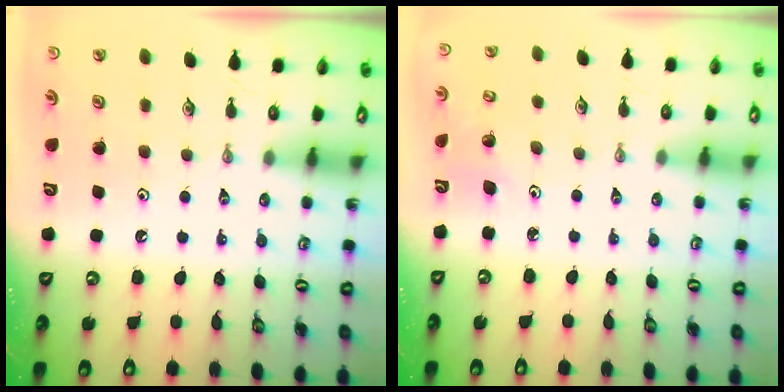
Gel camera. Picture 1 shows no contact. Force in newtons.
{"total": 3.7, "press": 3.7, "slide": 0.3}